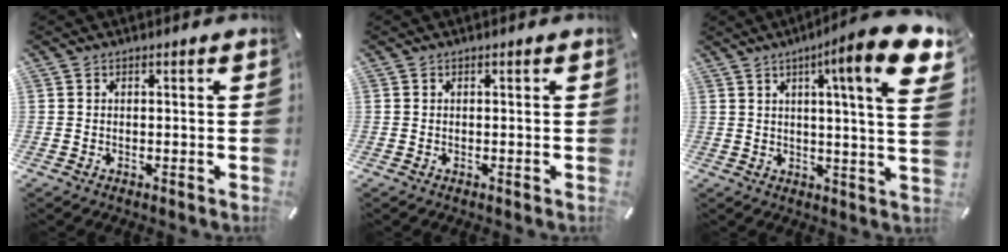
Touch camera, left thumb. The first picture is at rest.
{"total": 0.0}
{"total": 17.5, "force": [7.4, 1.9, 15.8], "torque": [-0.240, -0.035, 0.100]}